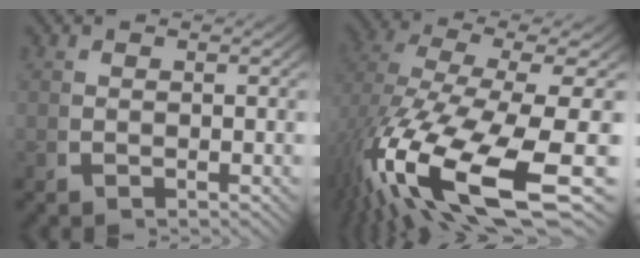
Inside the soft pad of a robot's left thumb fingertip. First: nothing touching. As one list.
[{"total": 14.1, "force": [-3.0, 7.1, 11.8], "torque": [-0.258, -0.055, -0.011]}]